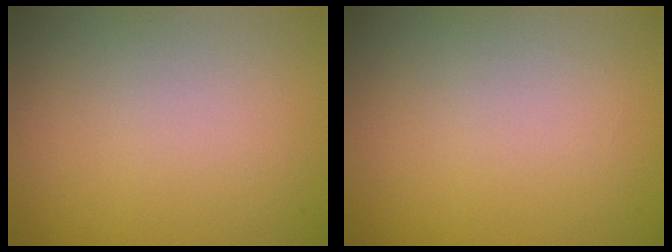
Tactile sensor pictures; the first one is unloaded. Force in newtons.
{"total": 0.0}